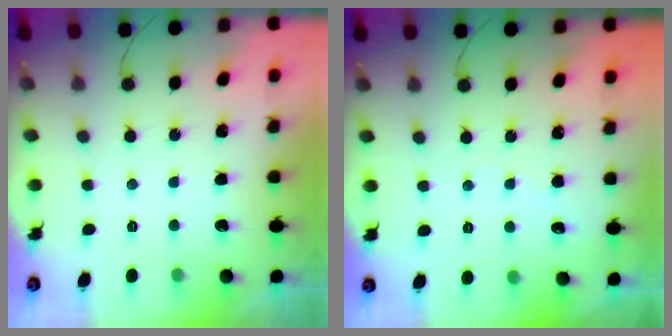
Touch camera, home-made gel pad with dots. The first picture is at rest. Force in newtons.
{"total": 1.8, "press": 1.7, "slide": 0.4}